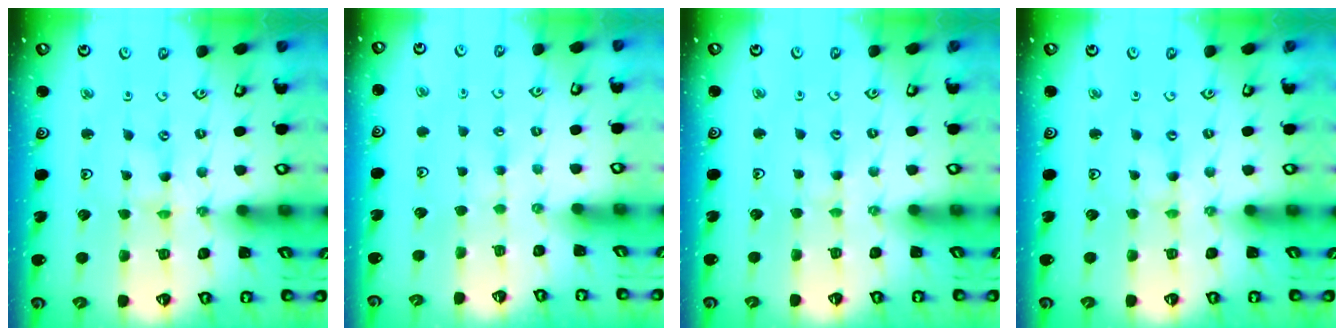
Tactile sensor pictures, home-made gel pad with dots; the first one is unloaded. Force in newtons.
{"total": 1.5, "press": 1.5, "slide": 0.4}
{"total": 1.5, "press": 1.5, "slide": 0.3}
{"total": 0.0}